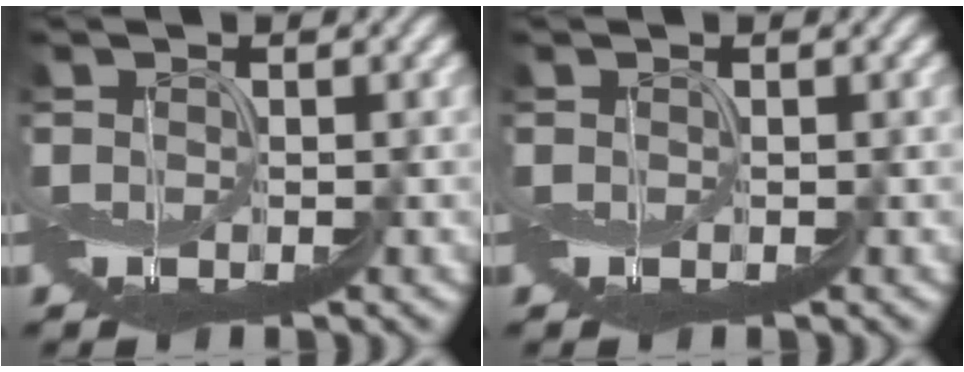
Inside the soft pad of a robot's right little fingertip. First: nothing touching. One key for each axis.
{"total": 0.0}